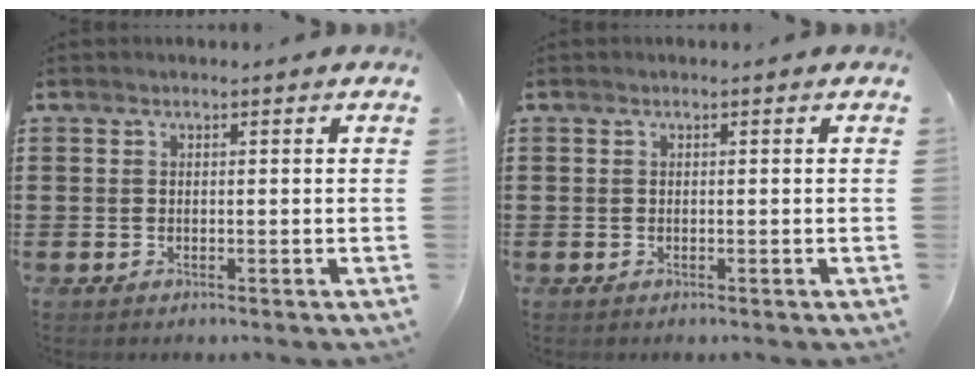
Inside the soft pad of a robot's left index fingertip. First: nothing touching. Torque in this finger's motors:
{"motor_torque": [0.01, 0.01, 0.00, 0.00]}